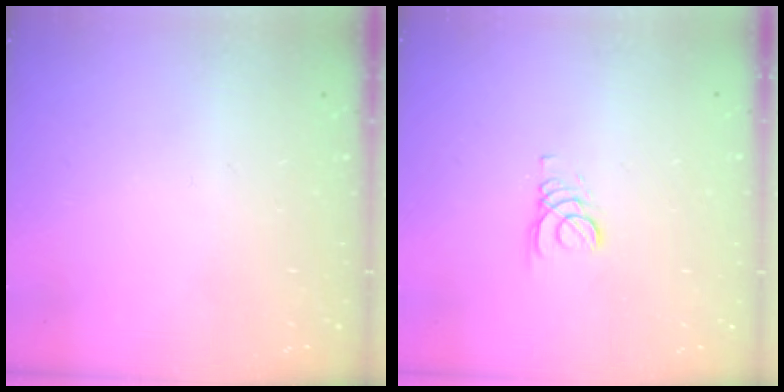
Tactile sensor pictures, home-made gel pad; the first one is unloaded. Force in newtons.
{"total": 2.1, "press": 2.1, "slide": 0.1}